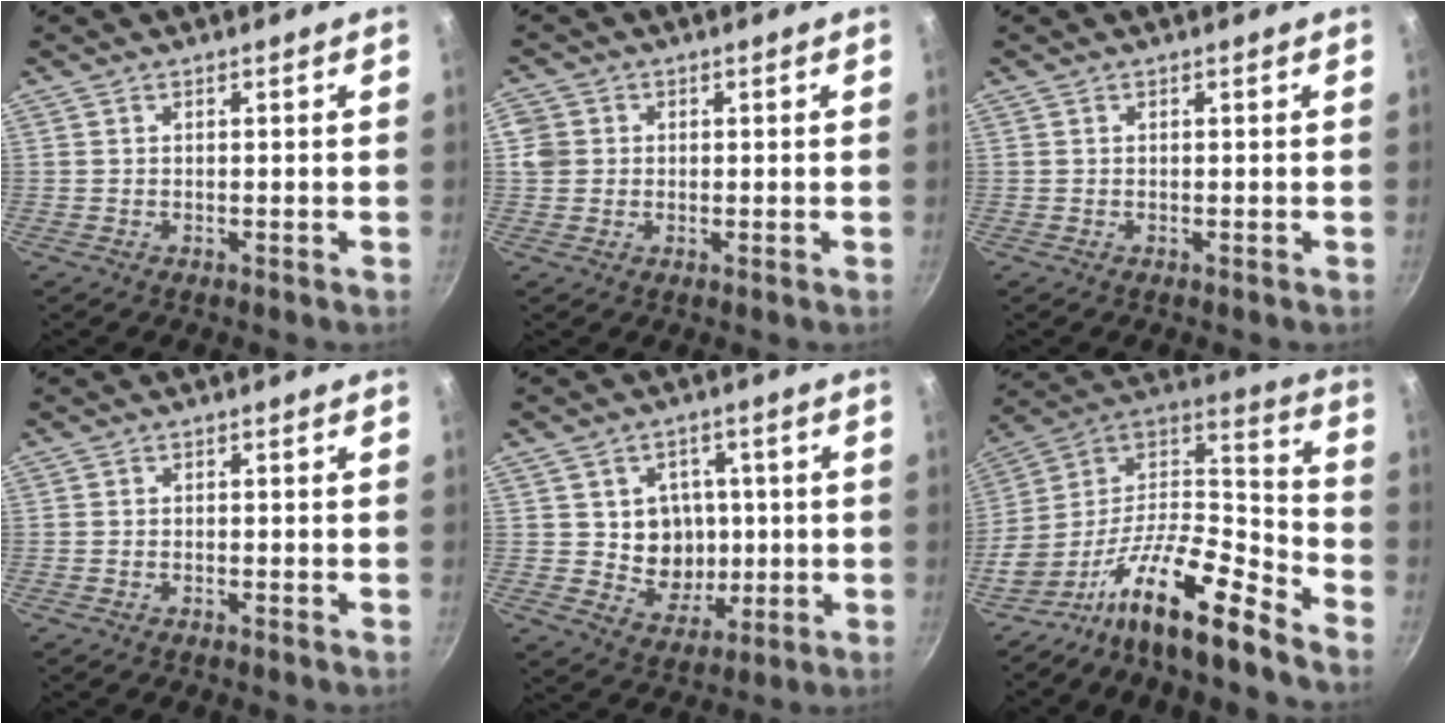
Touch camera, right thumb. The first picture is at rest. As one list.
[{"total": 3.8, "force": [0.4, 3.5, 1.3], "torque": [-0.009, 0.004, 0.002]}, {"total": 0.0}, {"total": 0.7, "force": [-0.6, 0.2, 0.2], "torque": [-0.016, 0.009, -0.014]}, {"total": 9.5, "force": [0.3, 8.7, 3.9], "torque": [-0.018, -0.001, 0.013]}, {"total": 20.3, "force": [-12.8, 7.0, 14.2], "torque": [-0.236, 0.097, -0.246]}]